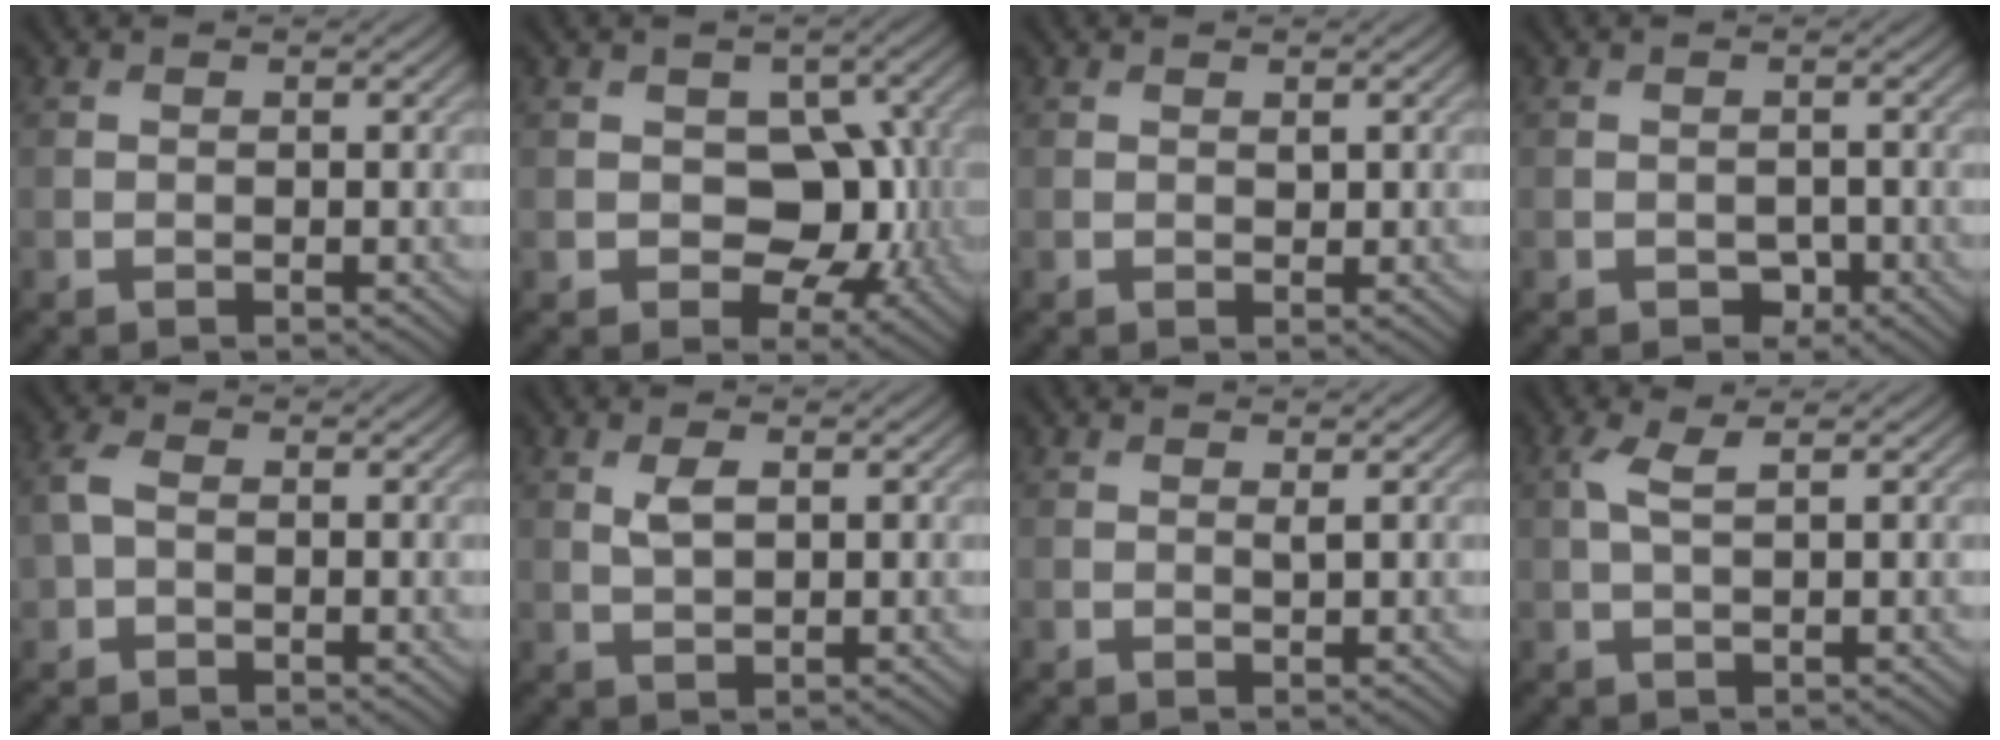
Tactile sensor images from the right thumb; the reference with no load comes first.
{"total": 8.0, "force": [-0.7, 5.7, 5.5], "torque": [-0.067, -0.006, -0.018]}
{"total": 0.6, "force": [0.4, 0.4, 0.4], "torque": [-0.004, -0.001, 0.006]}
{"total": 1.9, "force": [-1.0, 1.4, 0.9], "torque": [-0.011, -0.003, -0.016]}
{"total": 3.3, "force": [-0.1, 2.3, 2.4], "torque": [-0.062, 0.009, -0.011]}
{"total": 2.4, "force": [0.8, 1.1, 2.0], "torque": [-0.044, 0.000, 0.017]}
{"total": 0.6, "force": [0.3, 0.1, 0.5], "torque": [-0.010, -0.002, 0.004]}
{"total": 2.4, "force": [0.9, 0.4, 2.2], "torque": [-0.053, 0.011, 0.016]}